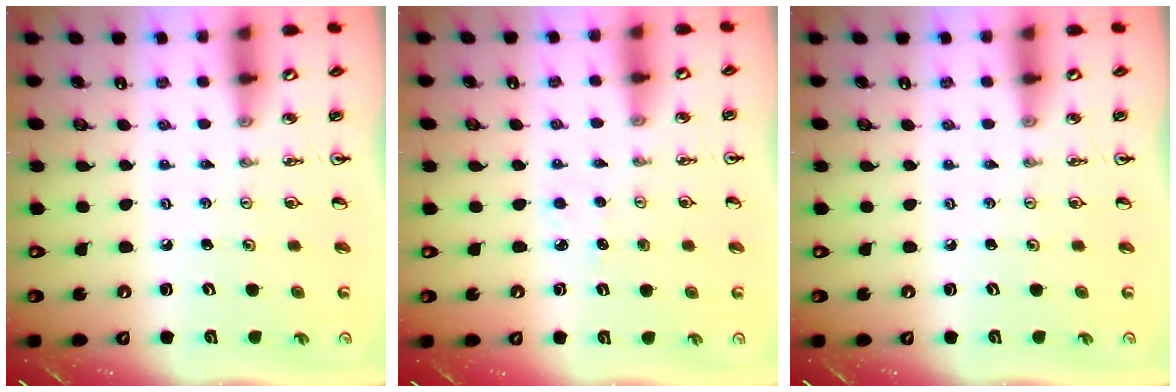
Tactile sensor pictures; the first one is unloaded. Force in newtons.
{"total": 3.4, "press": 3.4, "slide": 0.5}
{"total": 0.0}